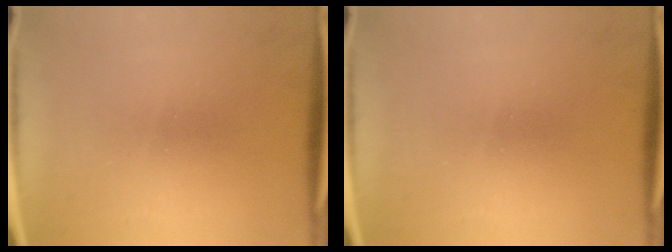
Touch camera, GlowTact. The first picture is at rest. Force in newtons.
{"total": 0.0}